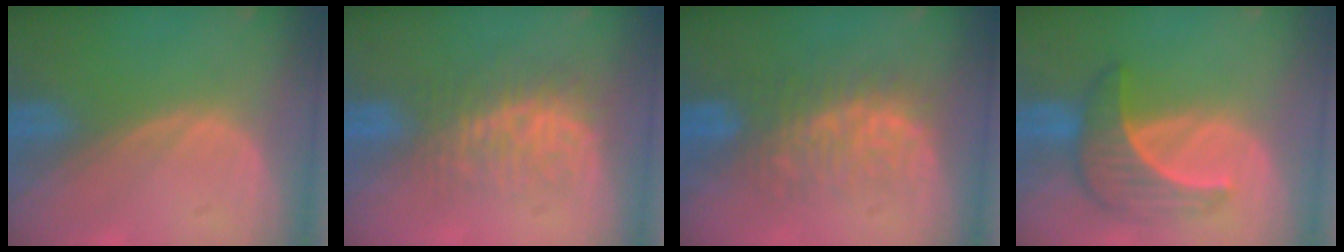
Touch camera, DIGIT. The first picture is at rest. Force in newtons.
{"total": 8.6, "press": 7.4, "slide": 4.4}
{"total": 7.6, "press": 7.5, "slide": 1.2}
{"total": 6.6, "press": 6.6, "slide": 0.9}